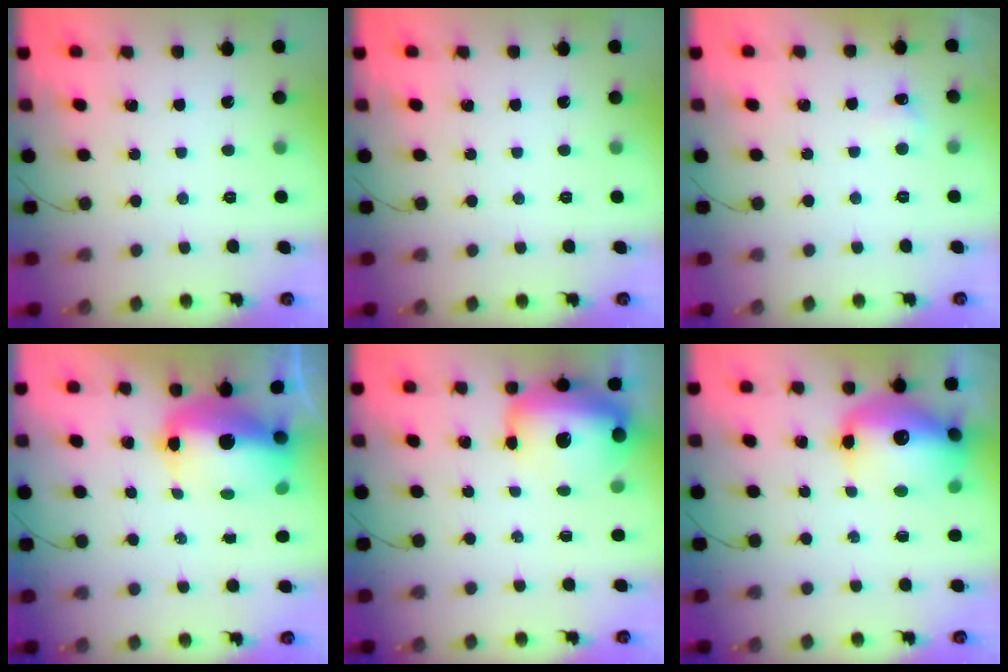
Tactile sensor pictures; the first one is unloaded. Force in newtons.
{"total": 0.0}
{"total": 3.7, "press": 3.6, "slide": 0.8}
{"total": 13.4, "press": 13.1, "slide": 2.8}
{"total": 24.4, "press": 21.3, "slide": 11.9}
{"total": 16.3, "press": 15.8, "slide": 3.9}